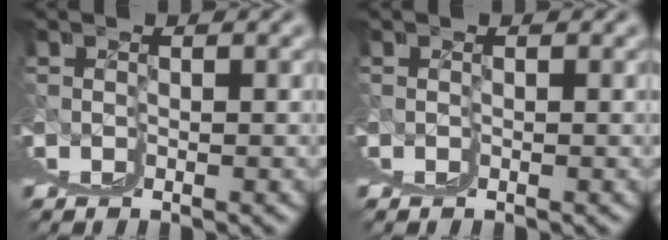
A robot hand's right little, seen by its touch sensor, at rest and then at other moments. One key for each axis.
{"total": 0.0}